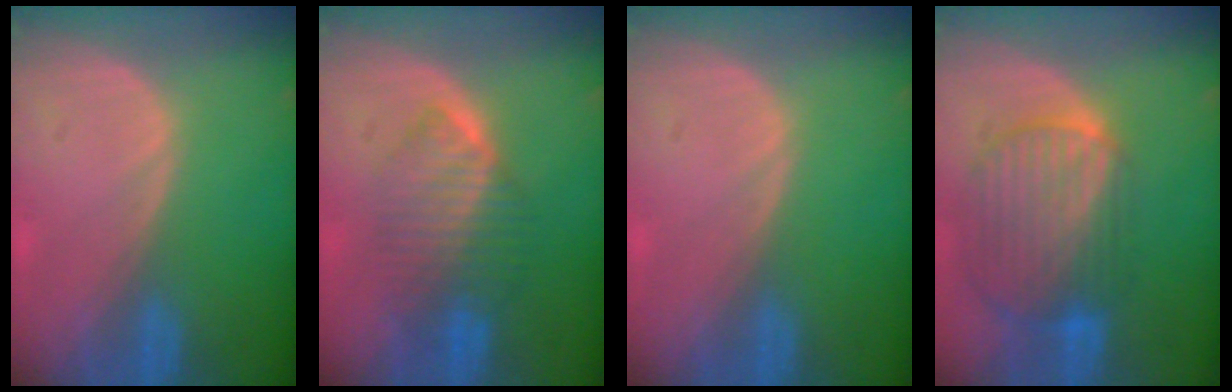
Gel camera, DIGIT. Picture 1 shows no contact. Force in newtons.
{"total": 6.6, "press": 6.6, "slide": 0.2}
{"total": 0.0}
{"total": 10.3, "press": 8.6, "slide": 5.6}